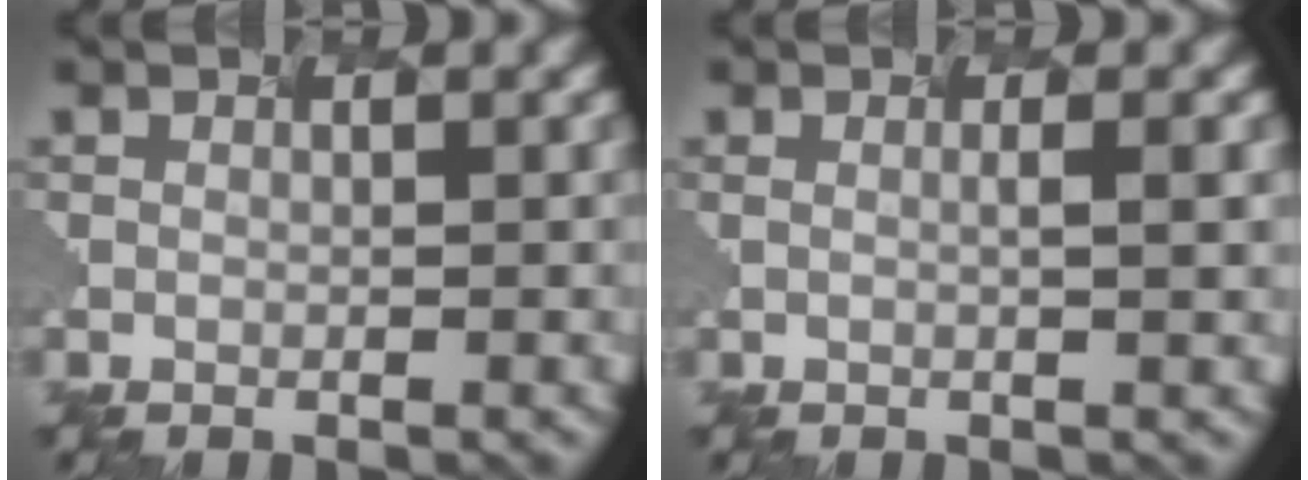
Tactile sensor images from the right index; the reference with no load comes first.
{"total": 1.5, "force": [0.1, 0.5, 1.3], "torque": [-0.010, 0.005, -0.016]}